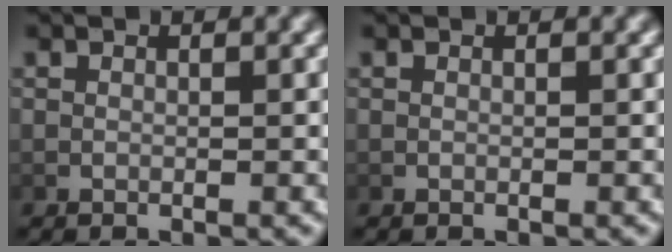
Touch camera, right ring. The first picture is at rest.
{"total": 0.0}